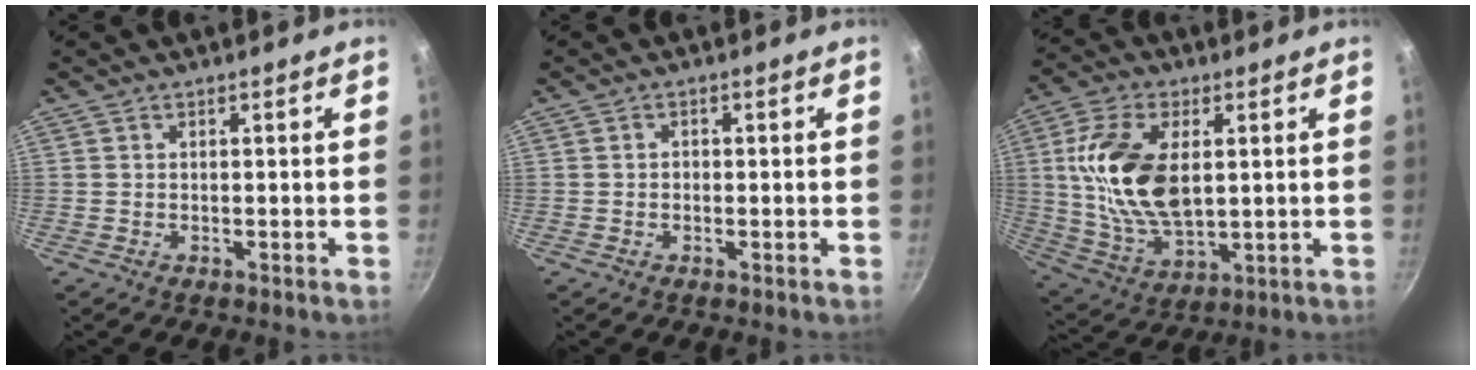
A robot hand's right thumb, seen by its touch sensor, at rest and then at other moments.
{"total": 0.8, "force": [-0.2, 0.7, 0.3], "torque": [-0.004, 0.003, -0.004]}
{"total": 17.1, "force": [2.8, 9.6, 13.9], "torque": [-0.255, -0.006, 0.059]}